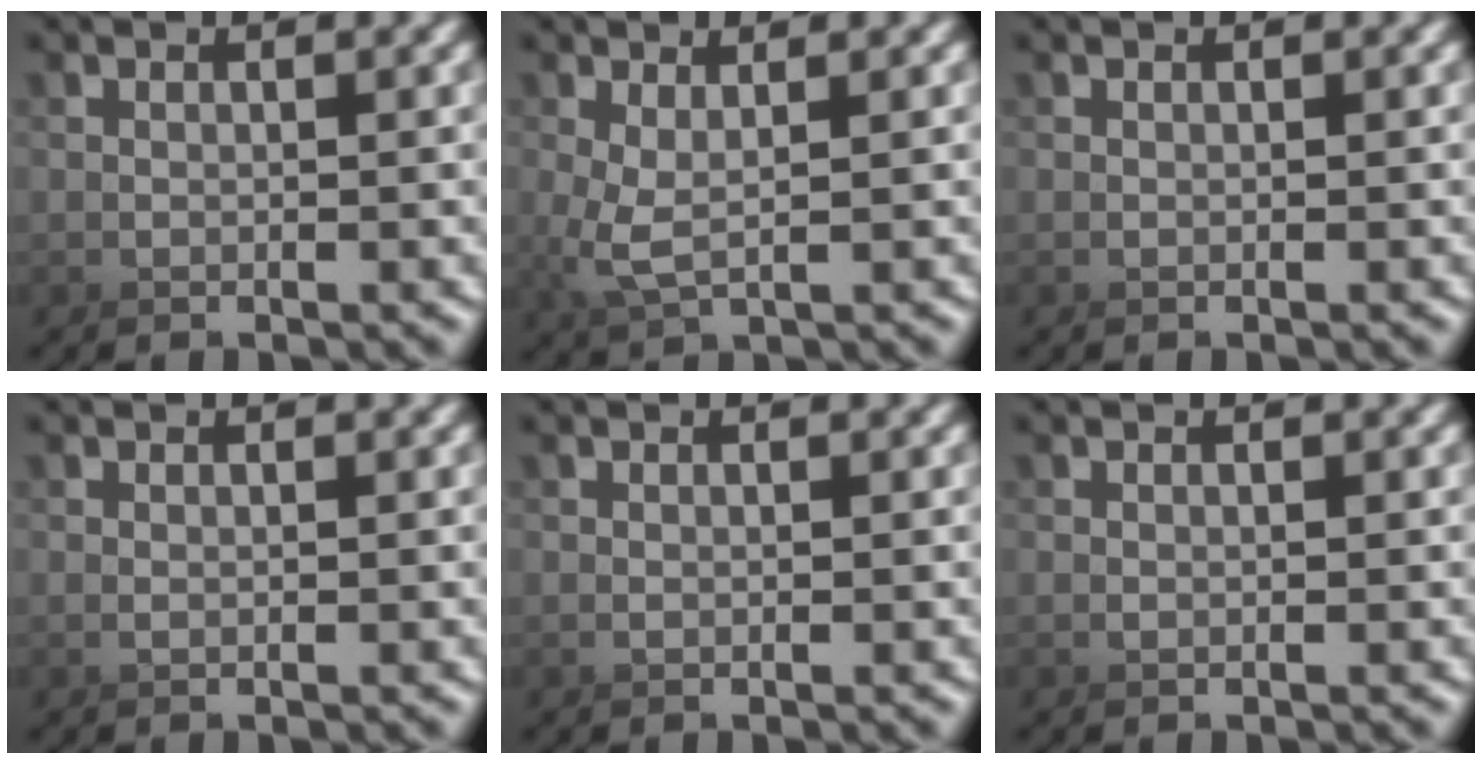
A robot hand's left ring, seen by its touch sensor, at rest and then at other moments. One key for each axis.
{"total": 1.6, "fx": 0.3, "fy": -0.6, "fz": 1.4, "tx": -0.067, "ty": -0.006, "tz": 0.010}
{"total": 0.0}
{"total": 0.6, "fx": 0.0, "fy": -0.6, "fz": 0.2, "tx": 0.004, "ty": 0.003, "tz": 0.001}
{"total": 0.0}
{"total": 0.0}